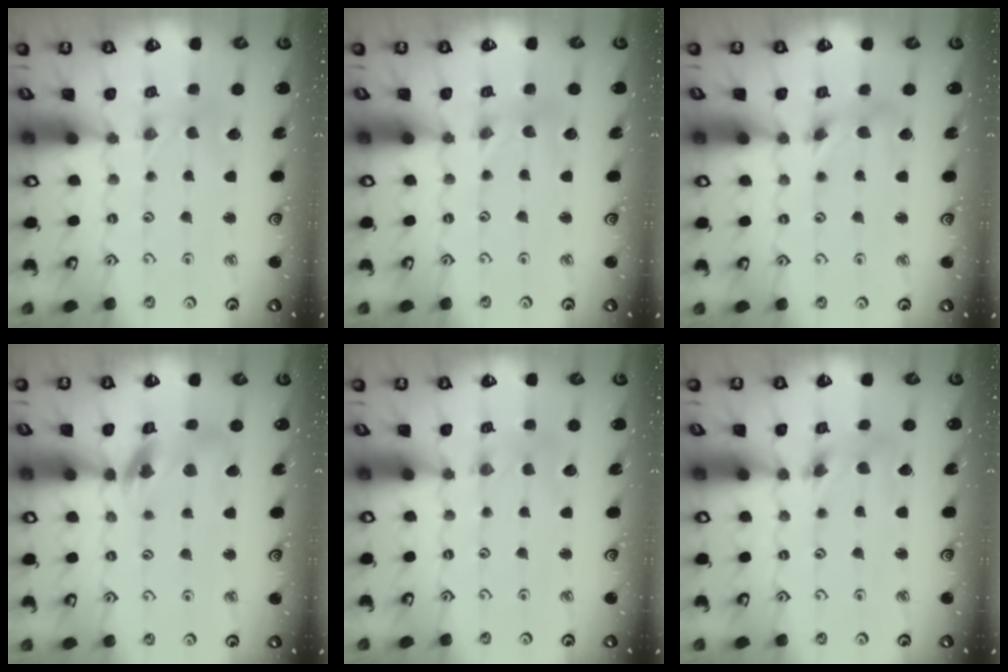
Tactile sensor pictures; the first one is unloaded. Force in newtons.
{"total": 0.8, "press": 0.8, "slide": 0.1}
{"total": 4.5, "press": 4.4, "slide": 0.7}
{"total": 12.4, "press": 12.3, "slide": 1.4}
{"total": 2.8, "press": 2.7, "slide": 0.4}
{"total": 4.2, "press": 4.2, "slide": 0.3}